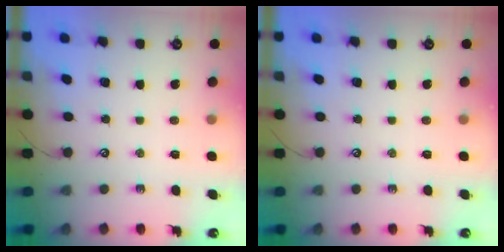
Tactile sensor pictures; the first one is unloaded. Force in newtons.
{"total": 0.0}